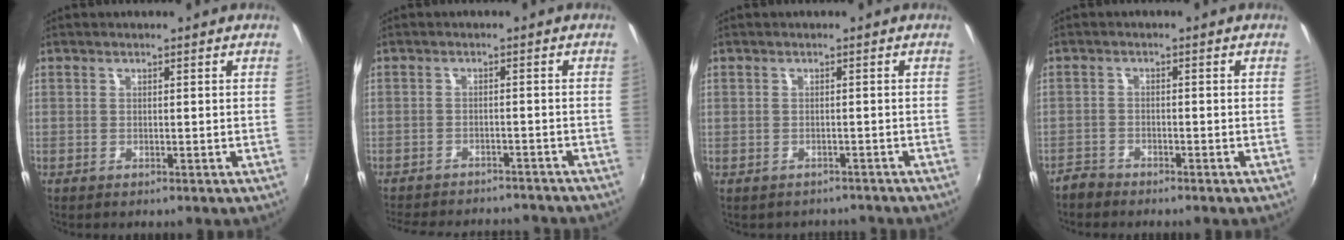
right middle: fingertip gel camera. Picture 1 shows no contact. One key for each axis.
{"total": 14.5, "fx": -12.8, "fy": 4.1, "fz": 5.3, "tx": -0.119, "ty": -0.005, "tz": -0.174}
{"total": 3.1, "fx": -1.9, "fy": 2.5, "fz": 0.1, "tx": 0.004, "ty": 0.019, "tz": -0.019}
{"total": 2.6, "fx": -2.4, "fy": 0.8, "fz": 0.1, "tx": -0.012, "ty": 0.000, "tz": -0.051}